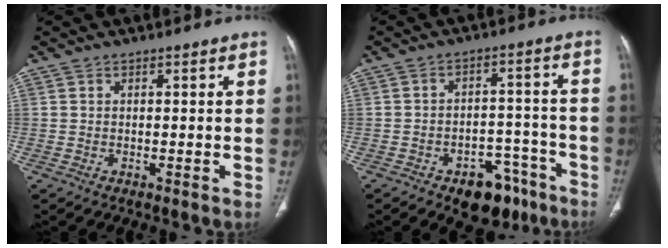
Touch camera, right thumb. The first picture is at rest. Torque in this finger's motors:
{"motor_torque": [1.70, 0.34, 0.33, -0.94, 0.04]}